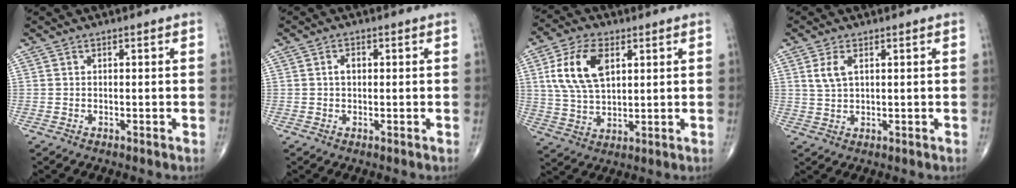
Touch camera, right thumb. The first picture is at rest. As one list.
[{"total": 1.8, "force": [0.2, 1.2, 1.4], "torque": [-0.023, 0.006, 0.002]}, {"total": 12.0, "force": [3.7, 6.7, 9.3], "torque": [-0.176, -0.004, 0.073]}, {"total": 3.7, "force": [1.4, 1.8, 2.9], "torque": [-0.063, -0.001, 0.031]}]